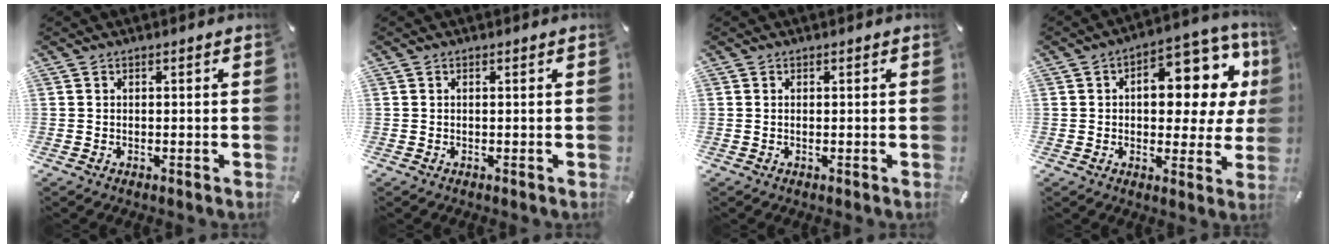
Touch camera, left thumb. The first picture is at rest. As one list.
[{"total": 0.0}, {"total": 0.5, "force": [0.0, 0.1, 0.5], "torque": [-0.011, -0.001, 0.000]}, {"total": 15.5, "force": [4.5, 8.7, 12.1], "torque": [-0.149, -0.030, 0.071]}]